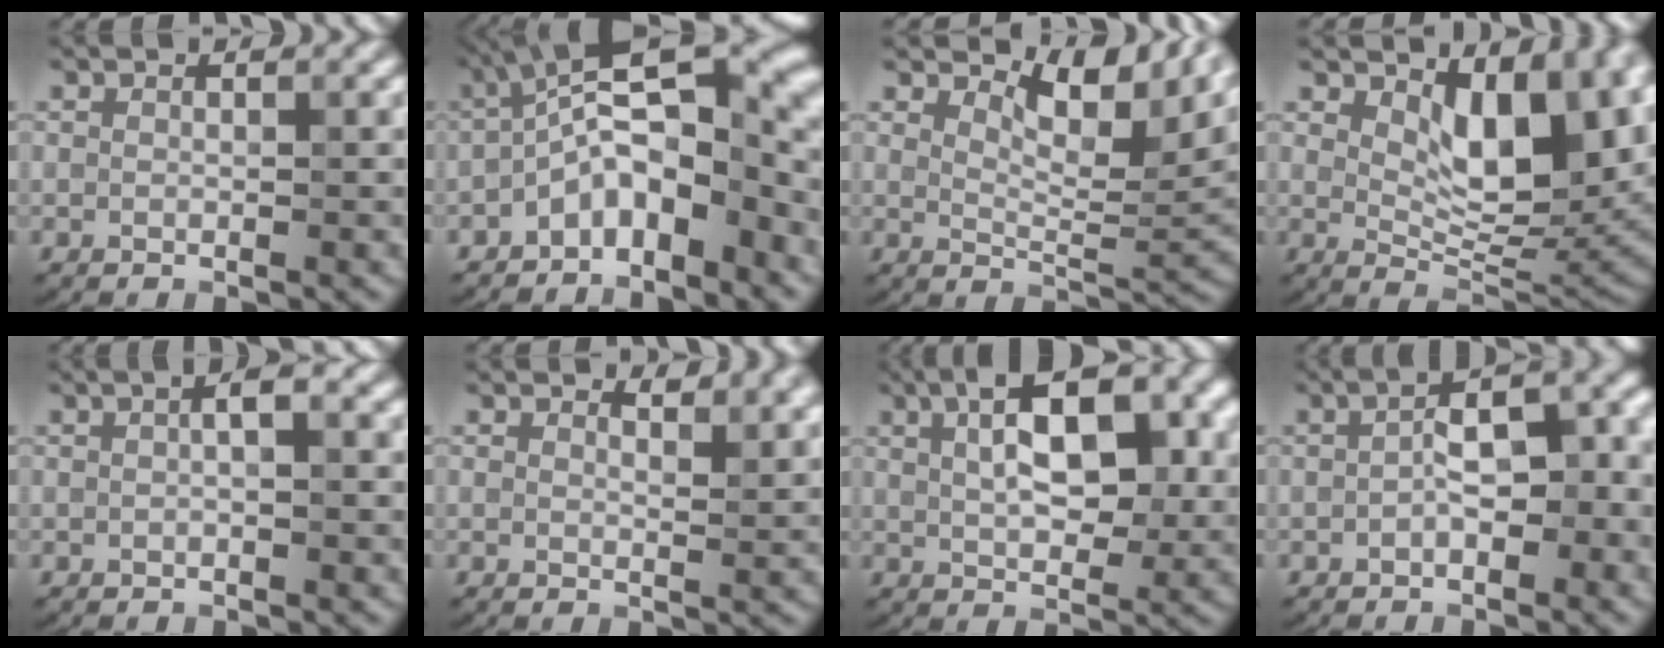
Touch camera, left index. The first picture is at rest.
{"total": 9.2, "force": [-3.1, 4.0, 7.7], "torque": [-0.118, 0.024, -0.063]}
{"total": 8.6, "force": [4.8, 3.6, 6.3], "torque": [-0.094, 0.002, 0.081]}
{"total": 10.1, "force": [3.5, 4.9, 8.1], "torque": [-0.119, -0.014, 0.060]}
{"total": 1.7, "force": [0.2, 0.3, 1.7], "torque": [-0.029, 0.006, 0.004]}
{"total": 2.6, "force": [2.2, 0.7, 1.2], "torque": [-0.012, -0.003, 0.032]}
{"total": 8.1, "force": [2.3, 3.6, 6.9], "torque": [-0.099, 0.015, 0.030]}
{"total": 6.2, "force": [-0.7, 2.5, 5.7], "torque": [-0.081, 0.018, -0.022]}